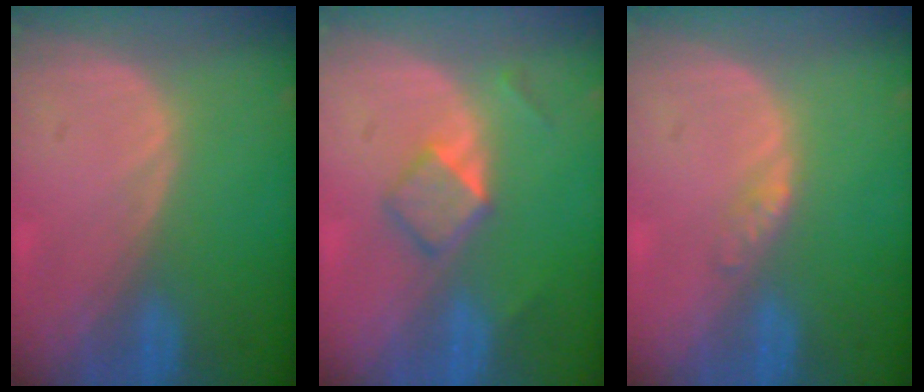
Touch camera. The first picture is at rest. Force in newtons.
{"total": 4.0, "press": 3.9, "slide": 0.6}
{"total": 1.4, "press": 1.4, "slide": 0.1}